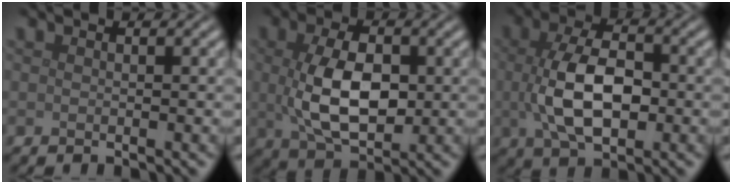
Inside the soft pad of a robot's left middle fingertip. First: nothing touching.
{"total": 7.0, "force": [0.2, 3.9, 5.8], "torque": [-0.125, -0.004, 0.008]}
{"total": 7.1, "force": [-0.3, 3.8, 5.9], "torque": [-0.132, -0.004, -0.004]}